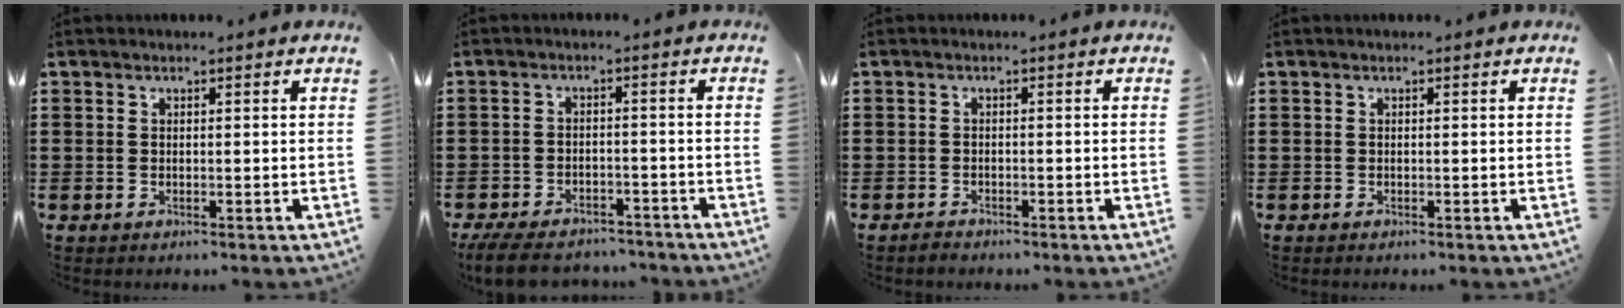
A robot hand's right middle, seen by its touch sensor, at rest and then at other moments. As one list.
[{"total": 5.0, "force": [-4.7, 1.0, 1.3], "torque": [-0.031, 0.004, -0.096]}, {"total": 1.0, "force": [-1.0, 0.3, 0.0], "torque": [-0.002, 0.003, -0.022]}, {"total": 0.0}]